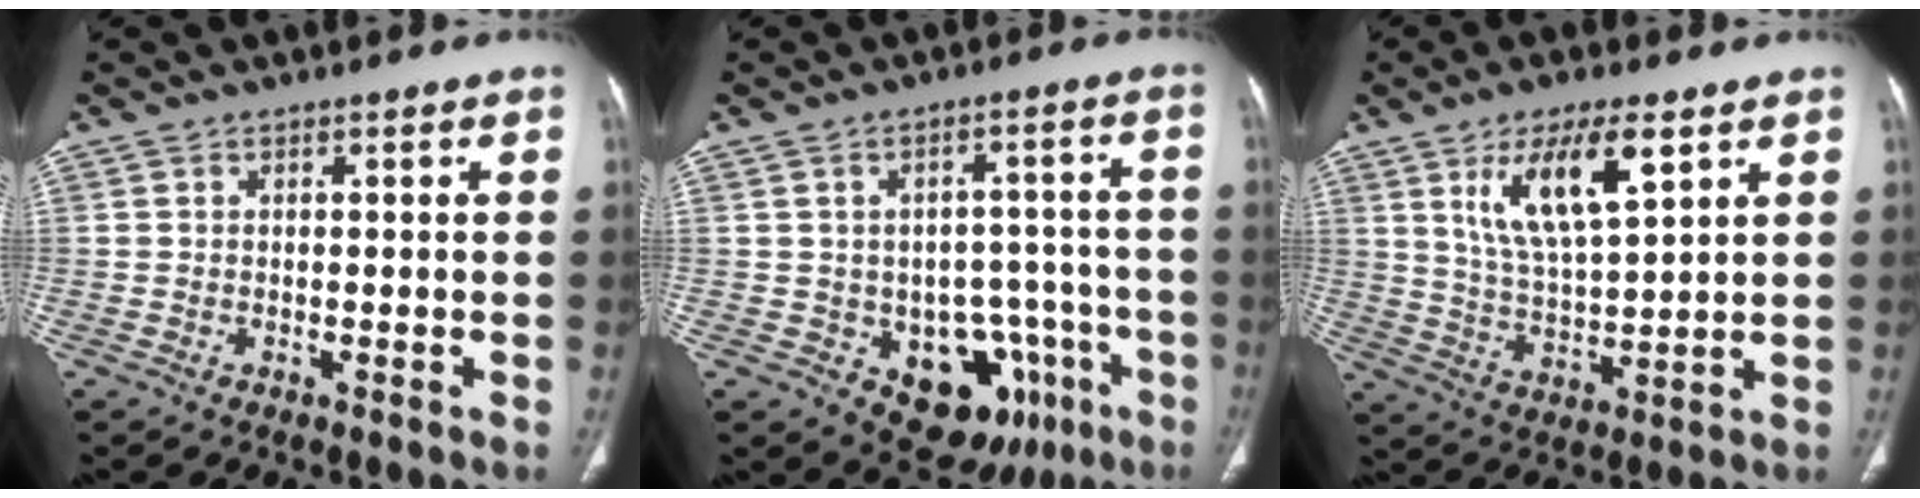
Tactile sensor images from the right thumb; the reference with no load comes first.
{"total": 14.4, "force": [-6.1, 9.7, 8.8], "torque": [-0.064, 0.040, -0.069]}
{"total": 12.7, "force": [6.0, 4.2, 10.4], "torque": [-0.181, -0.025, 0.120]}